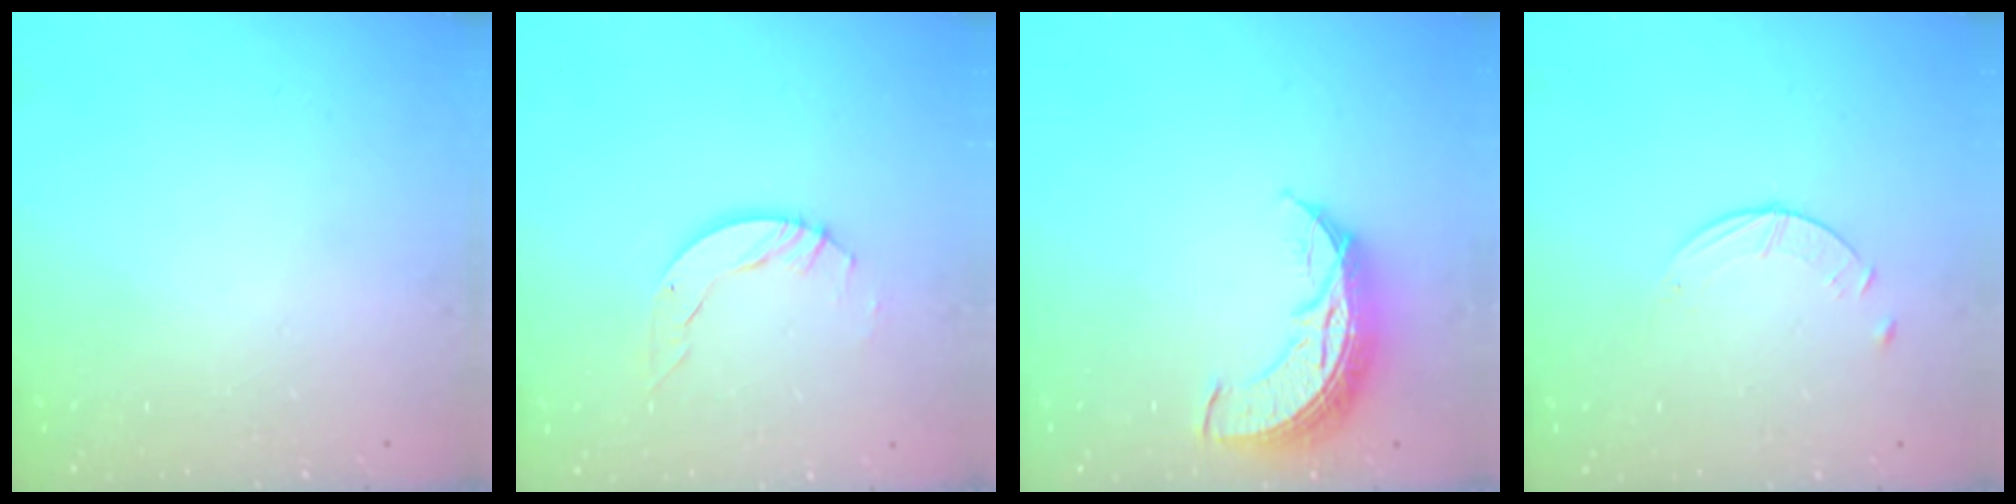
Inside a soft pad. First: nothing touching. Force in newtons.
{"total": 4.9, "press": 4.9, "slide": 0.1}
{"total": 9.8, "press": 9.8, "slide": 0.9}
{"total": 2.6, "press": 2.5, "slide": 0.3}